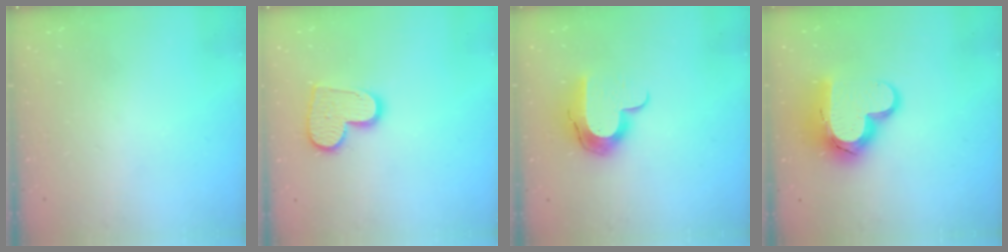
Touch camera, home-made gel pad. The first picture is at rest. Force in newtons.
{"total": 13.0, "press": 13.0, "slide": 1.0}
{"total": 10.5, "press": 10.5, "slide": 0.8}
{"total": 15.6, "press": 15.5, "slide": 1.3}